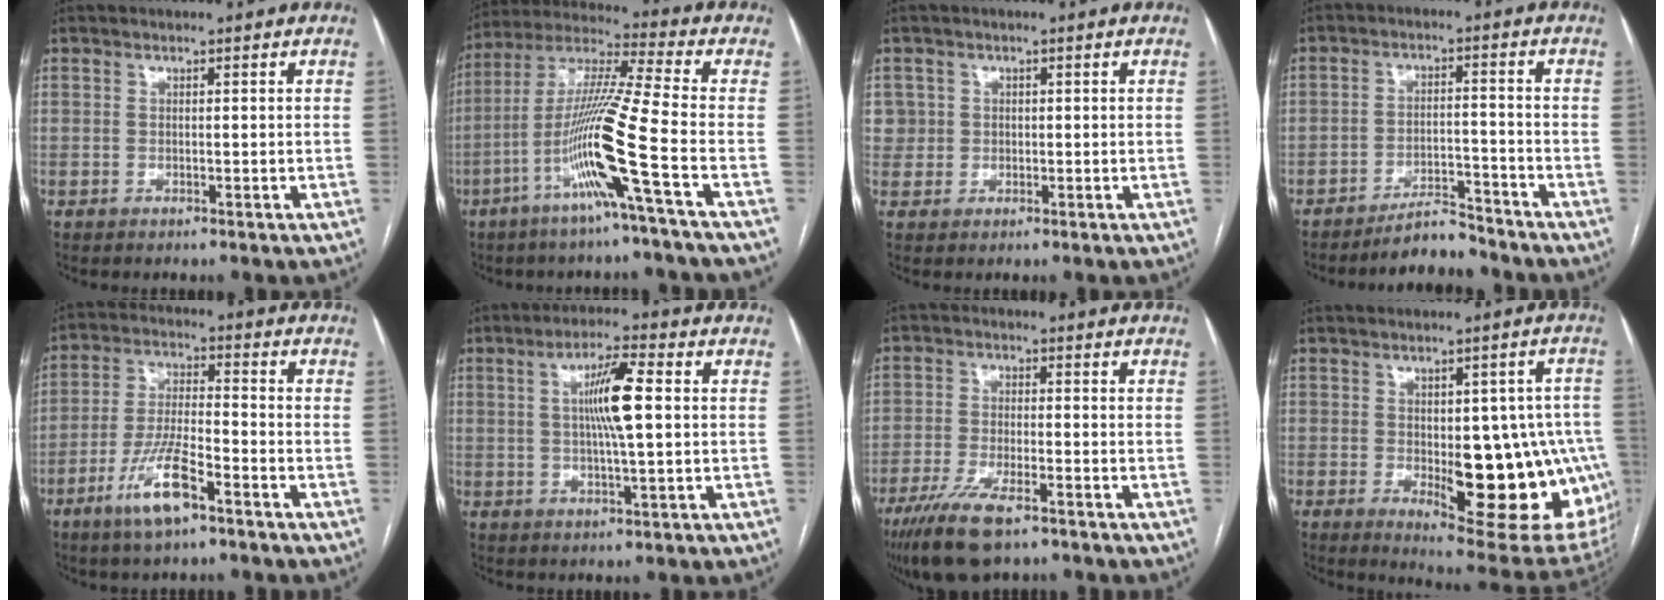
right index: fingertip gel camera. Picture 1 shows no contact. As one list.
[{"total": 14.6, "force": [-5.7, -2.1, 13.3], "torque": [-0.264, -0.008, -0.115]}, {"total": 2.8, "force": [0.6, 2.8, -0.2], "torque": [0.021, 0.010, 0.009]}, {"total": 5.4, "force": [-5.2, 1.0, 1.0], "torque": [-0.015, -0.001, -0.087]}, {"total": 9.4, "force": [-5.4, 1.7, 7.5], "torque": [-0.155, -0.009, -0.101]}, {"total": 8.1, "force": [1.1, 0.6, 8.0], "torque": [-0.146, 0.004, 0.018]}, {"total": 9.8, "force": [-6.6, 2.5, 6.8], "torque": [-0.129, -0.021, -0.113]}, {"total": 19.9, "force": [-3.2, 7.4, 18.2], "torque": [-0.153, 0.014, -0.013]}]